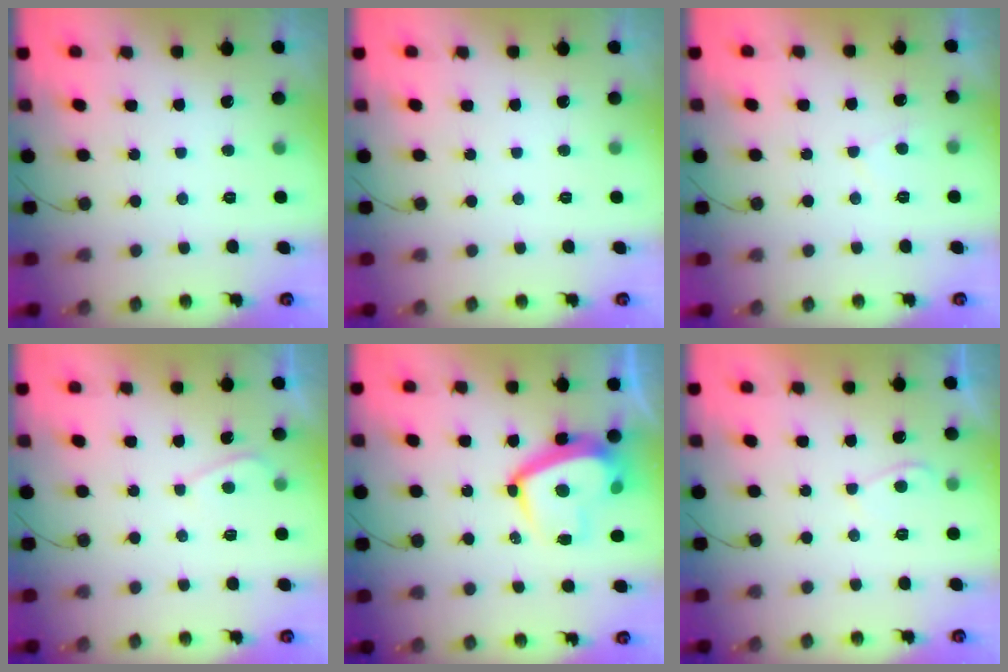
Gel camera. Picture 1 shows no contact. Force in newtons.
{"total": 0.0}
{"total": 2.3, "press": 2.3, "slide": 0.4}
{"total": 3.0, "press": 3.0, "slide": 0.4}
{"total": 14.1, "press": 14.1, "slide": 1.5}
{"total": 3.1, "press": 3.1, "slide": 0.5}